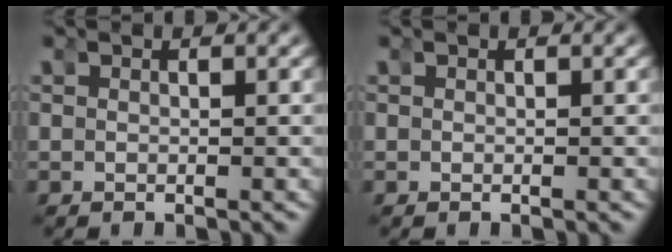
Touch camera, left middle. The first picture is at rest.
{"total": 0.0}